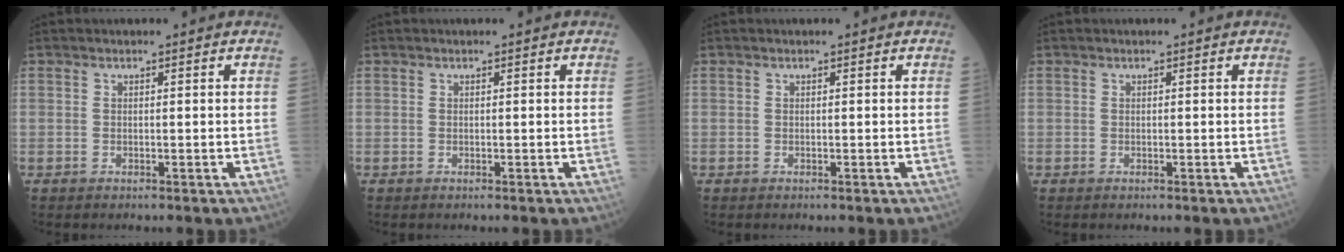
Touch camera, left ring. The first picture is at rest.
{"total": 0.0}
{"total": 0.0}
{"total": 0.0}